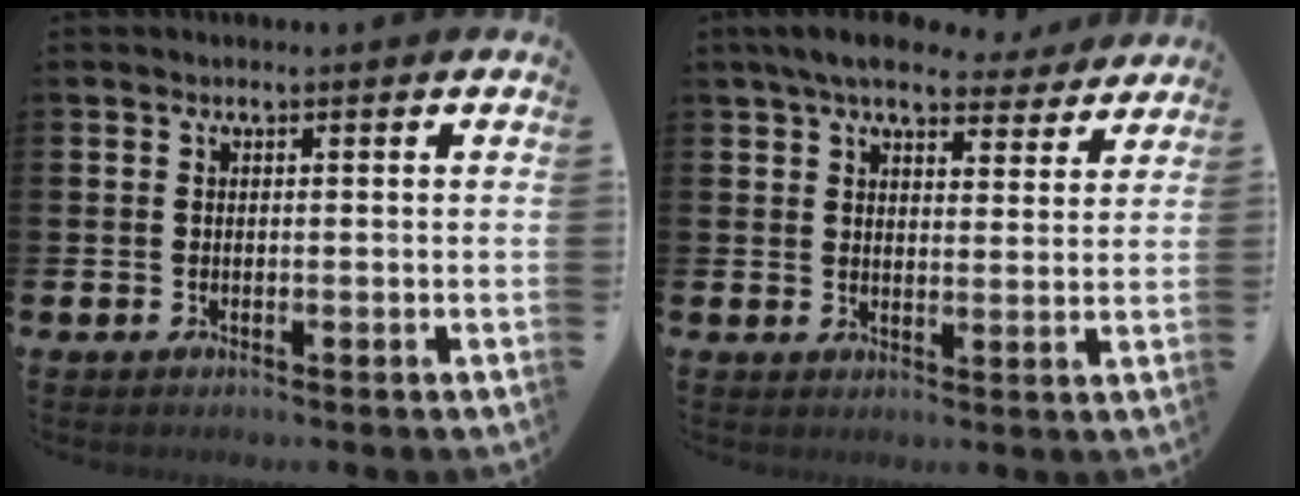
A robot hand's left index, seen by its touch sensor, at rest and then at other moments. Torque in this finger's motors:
{"motor_torque": [1.13, -1.01, 0.82, 0.21]}